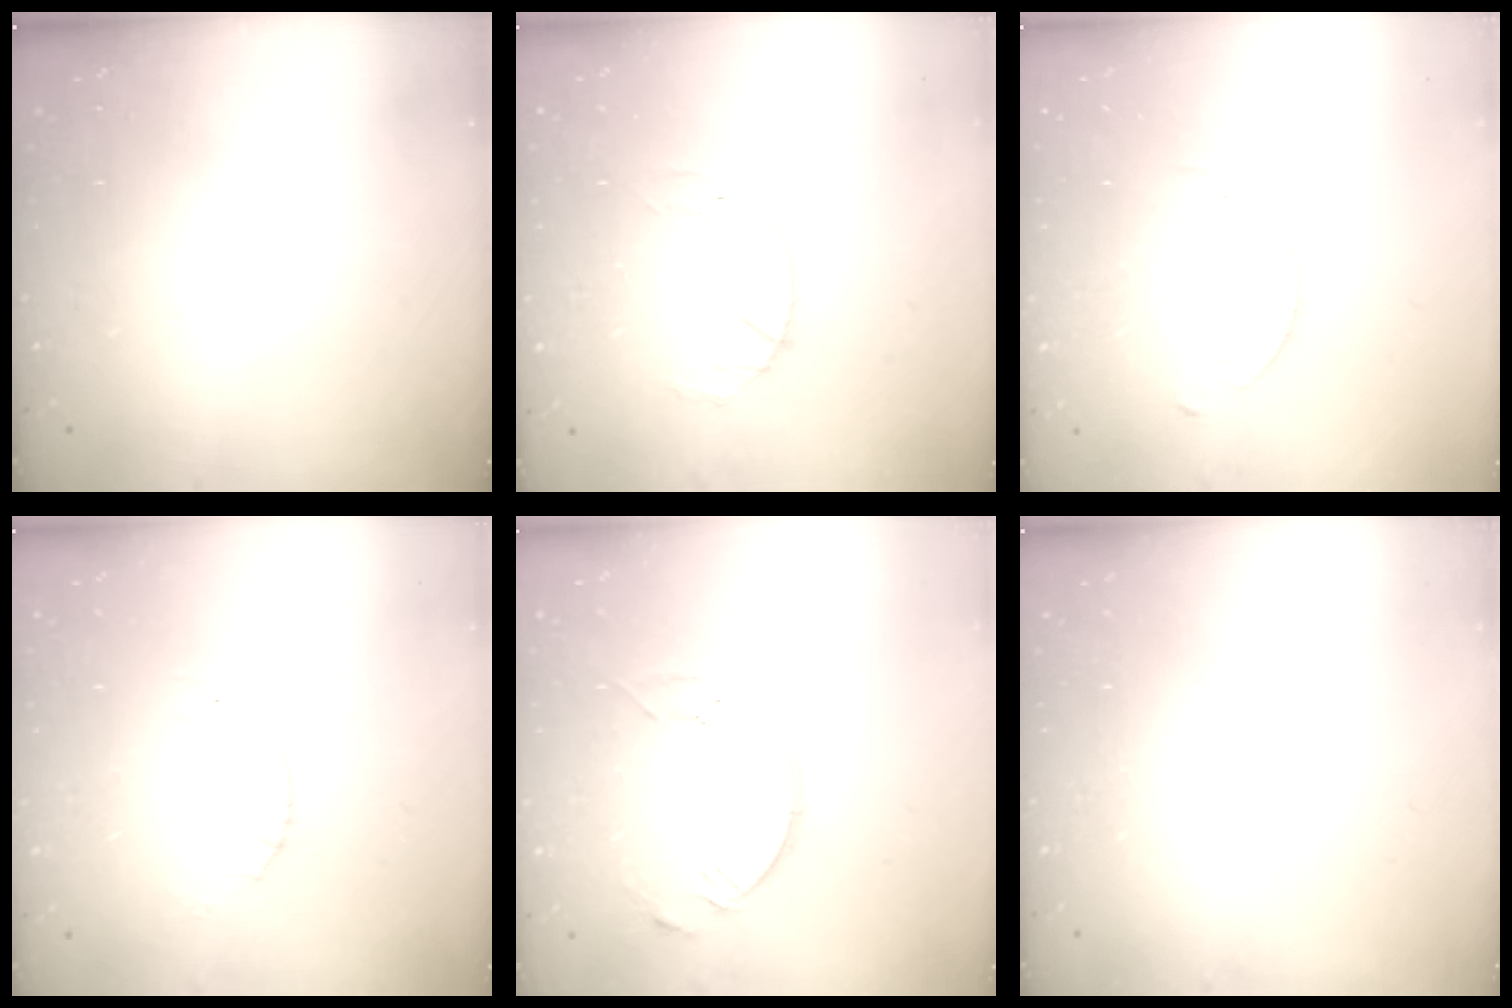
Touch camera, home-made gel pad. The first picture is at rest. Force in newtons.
{"total": 5.7, "press": 5.7, "slide": 0.4}
{"total": 1.4, "press": 1.4, "slide": 0.2}
{"total": 2.8, "press": 2.8, "slide": 0.4}
{"total": 10.4, "press": 10.3, "slide": 0.9}
{"total": 0.0}